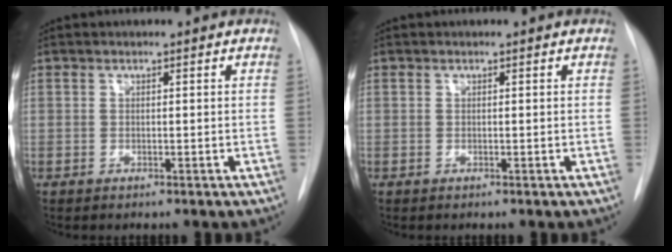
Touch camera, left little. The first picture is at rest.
{"total": 0.0}